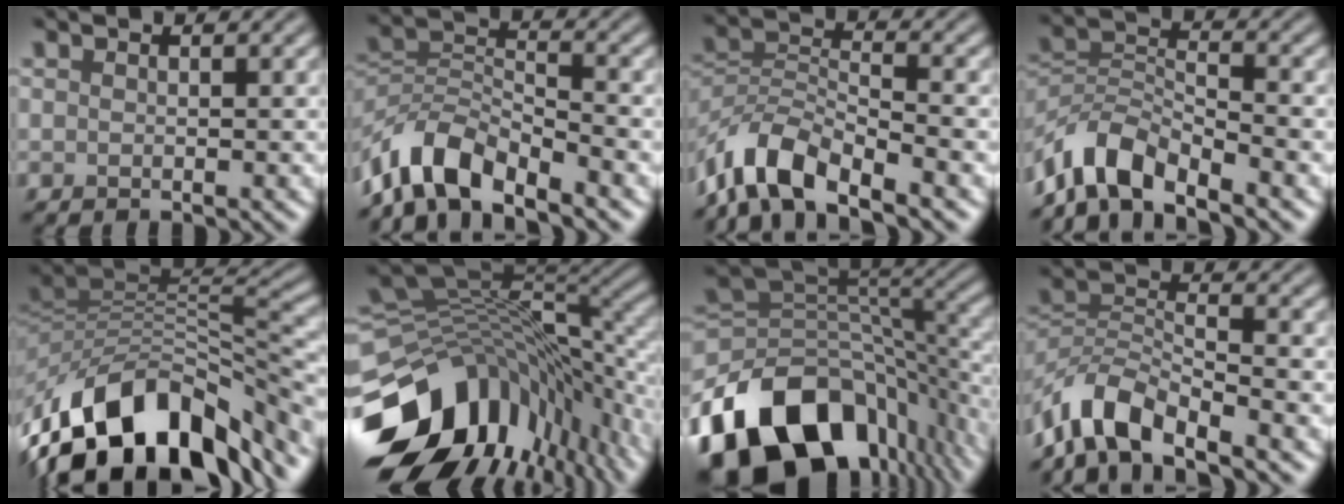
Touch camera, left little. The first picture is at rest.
{"total": 6.6, "force": [-5.2, 2.3, 3.3], "torque": [-0.055, 0.000, -0.110]}
{"total": 7.2, "force": [-5.4, 2.4, 4.1], "torque": [-0.071, 0.001, -0.115]}
{"total": 6.2, "force": [-5.0, 2.1, 2.9], "torque": [-0.047, 0.001, -0.108]}
{"total": 12.8, "force": [-6.8, 6.9, 8.5], "torque": [-0.141, 0.018, -0.126]}
{"total": 16.3, "force": [-6.5, 10.5, 10.6], "torque": [-0.198, -0.036, -0.090]}
{"total": 16.3, "force": [-8.8, 10.1, 9.3], "torque": [-0.195, -0.003, -0.140]}
{"total": 6.6, "force": [-5.1, 2.2, 3.6], "torque": [-0.060, 0.002, -0.110]}